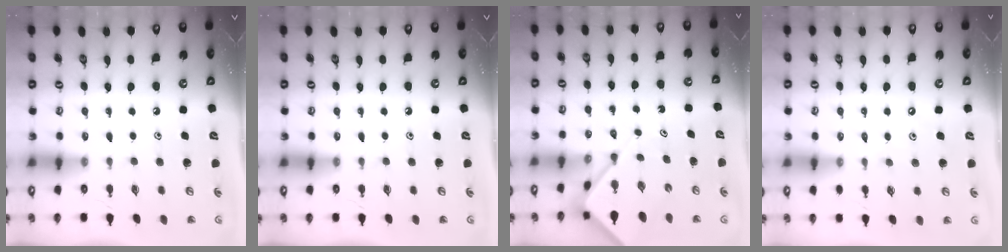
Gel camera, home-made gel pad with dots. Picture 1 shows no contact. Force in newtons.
{"total": 0.0}
{"total": 5.5, "press": 5.4, "slide": 0.7}
{"total": 2.6, "press": 2.6, "slide": 0.3}